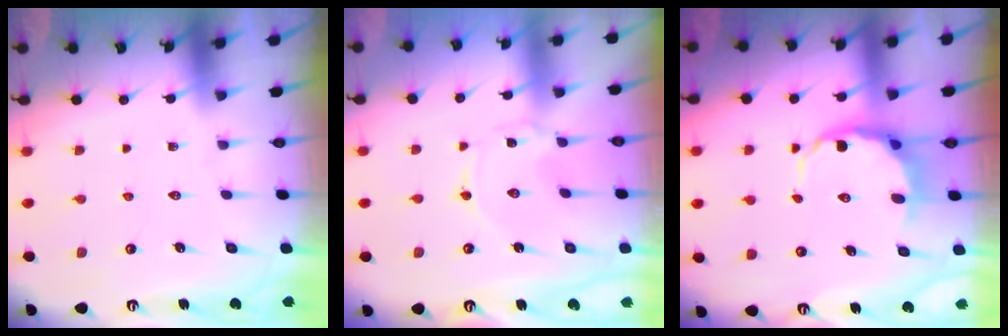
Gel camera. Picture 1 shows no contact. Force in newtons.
{"total": 0.0}
{"total": 6.9, "press": 6.4, "slide": 2.6}